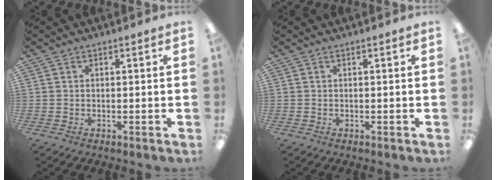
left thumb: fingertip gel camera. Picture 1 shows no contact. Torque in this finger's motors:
{"motor_torque": [-0.03, -0.03, -0.07, 0.09, 0.00]}